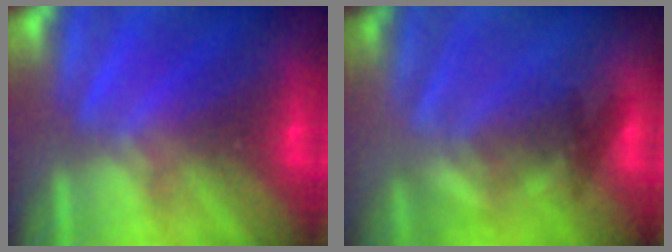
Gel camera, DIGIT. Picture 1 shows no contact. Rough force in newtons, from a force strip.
{"total": 2.2}